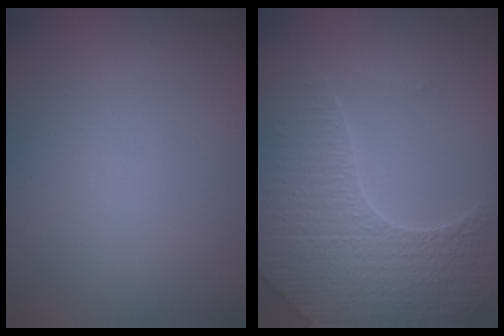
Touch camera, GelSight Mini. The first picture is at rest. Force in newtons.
{"total": 8.2, "press": 5.8, "slide": 5.9}